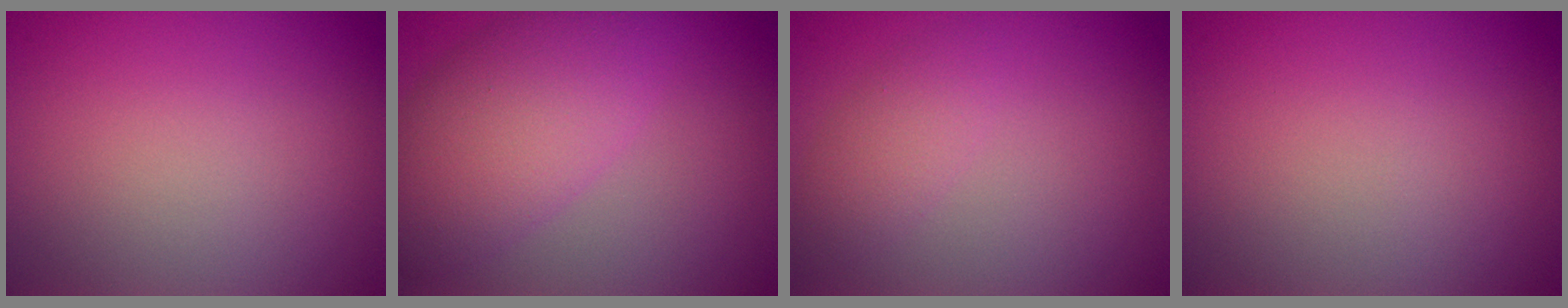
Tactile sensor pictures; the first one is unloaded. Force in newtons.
{"total": 7.0, "press": 7.0, "slide": 0.2}
{"total": 2.0, "press": 2.0, "slide": 0.2}
{"total": 0.0}